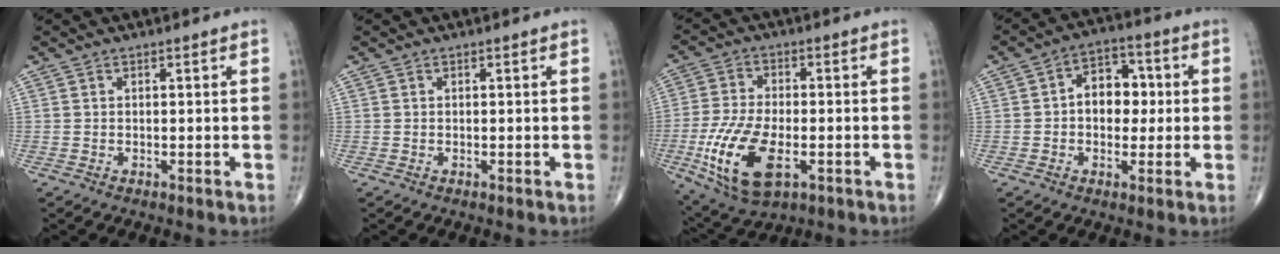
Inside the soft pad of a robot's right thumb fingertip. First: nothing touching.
{"total": 0.0}
{"total": 15.0, "force": [-4.6, 7.3, 12.3], "torque": [-0.249, 0.000, -0.075]}
{"total": 8.9, "force": [0.4, 6.4, 6.2], "torque": [-0.055, 0.023, -0.003]}